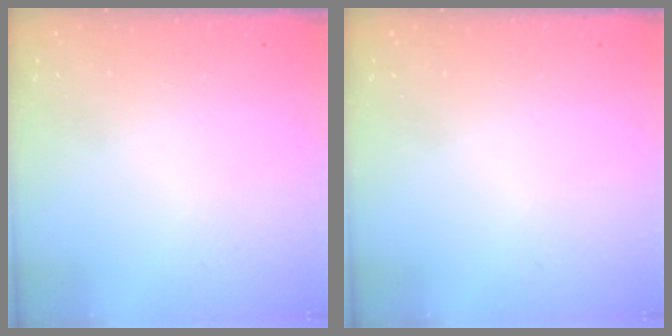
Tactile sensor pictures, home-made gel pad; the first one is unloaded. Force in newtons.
{"total": 0.0}